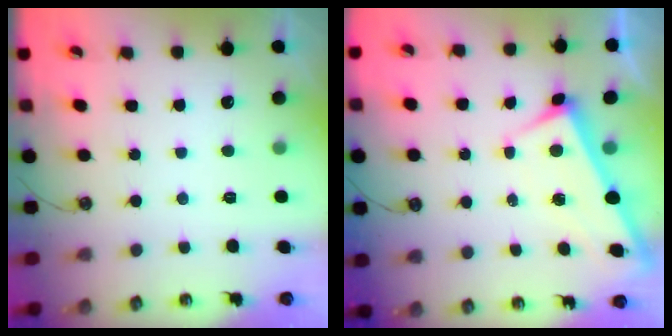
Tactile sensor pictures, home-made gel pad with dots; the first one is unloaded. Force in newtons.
{"total": 2.9, "press": 2.9, "slide": 0.0}